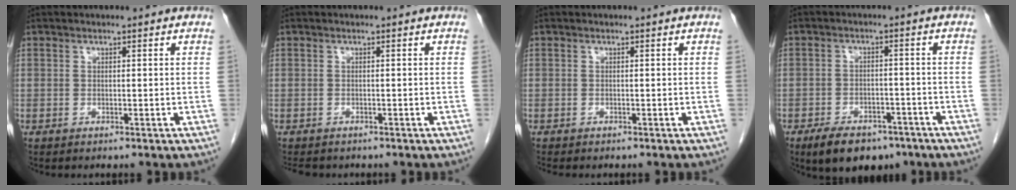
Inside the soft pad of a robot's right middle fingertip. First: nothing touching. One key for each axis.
{"total": 3.6, "fx": -3.1, "fy": 1.5, "fz": 1.2, "tx": -0.023, "ty": -0.007, "tz": -0.042}
{"total": 1.2, "fx": -1.1, "fy": 0.3, "fz": 0.5, "tx": -0.013, "ty": -0.005, "tz": -0.015}
{"total": 9.2, "fx": -6.6, "fy": 4.7, "fz": 4.5, "tx": -0.068, "ty": 0.002, "tz": -0.099}